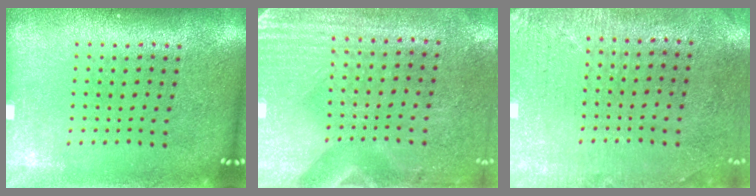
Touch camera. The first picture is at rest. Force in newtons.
{"total": 3.0, "press": 2.6, "slide": 1.6}
{"total": 2.9, "press": 2.4, "slide": 1.7}